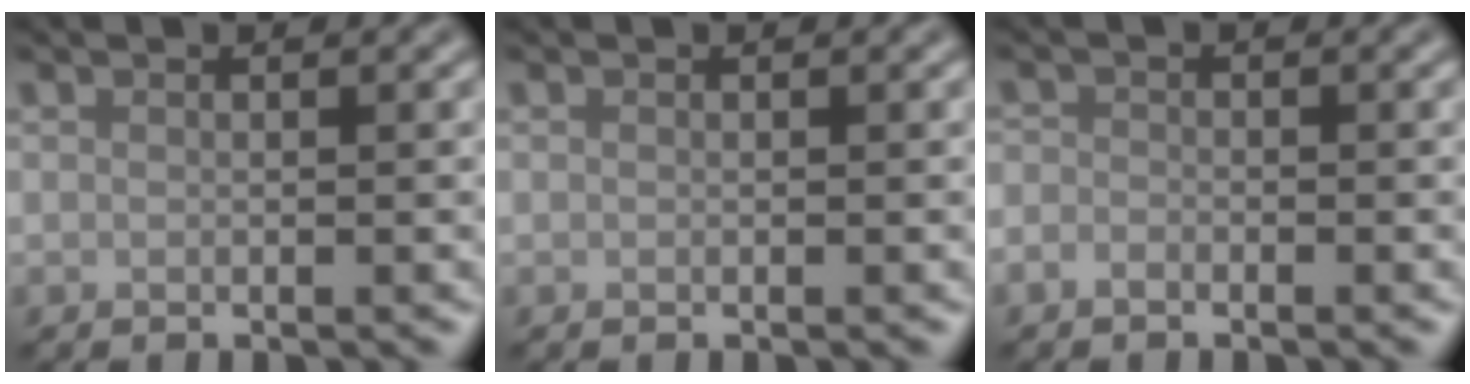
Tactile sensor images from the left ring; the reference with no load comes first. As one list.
[{"total": 0.0}, {"total": 1.0, "force": [-0.7, 0.6, 0.3], "torque": [-0.004, 0.002, -0.018]}]